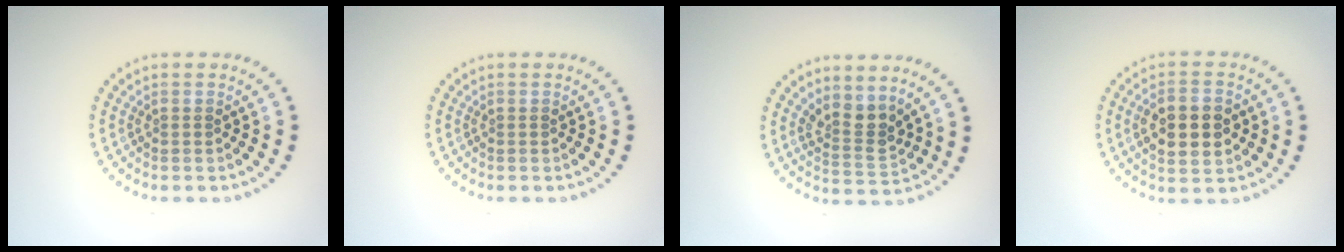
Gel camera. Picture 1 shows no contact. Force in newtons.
{"total": 0.0}
{"total": 2.8, "press": 2.2, "slide": 1.7}
{"total": 5.1, "press": 5.1, "slide": 0.3}